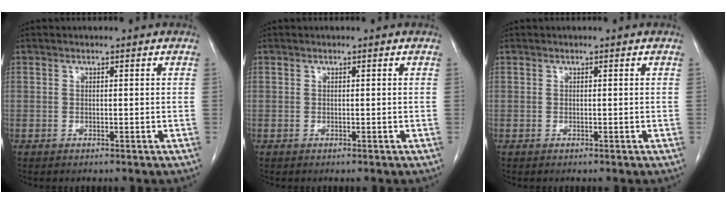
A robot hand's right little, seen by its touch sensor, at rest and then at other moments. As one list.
[{"total": 0.0}, {"total": 0.0}]